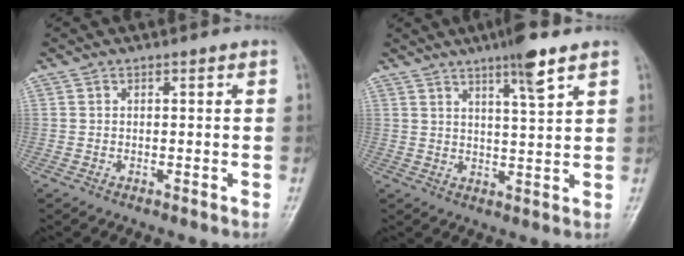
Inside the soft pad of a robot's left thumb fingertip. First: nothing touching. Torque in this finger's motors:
{"motor_torque": [1.12, 0.30, 1.04, -0.56, 0.30]}